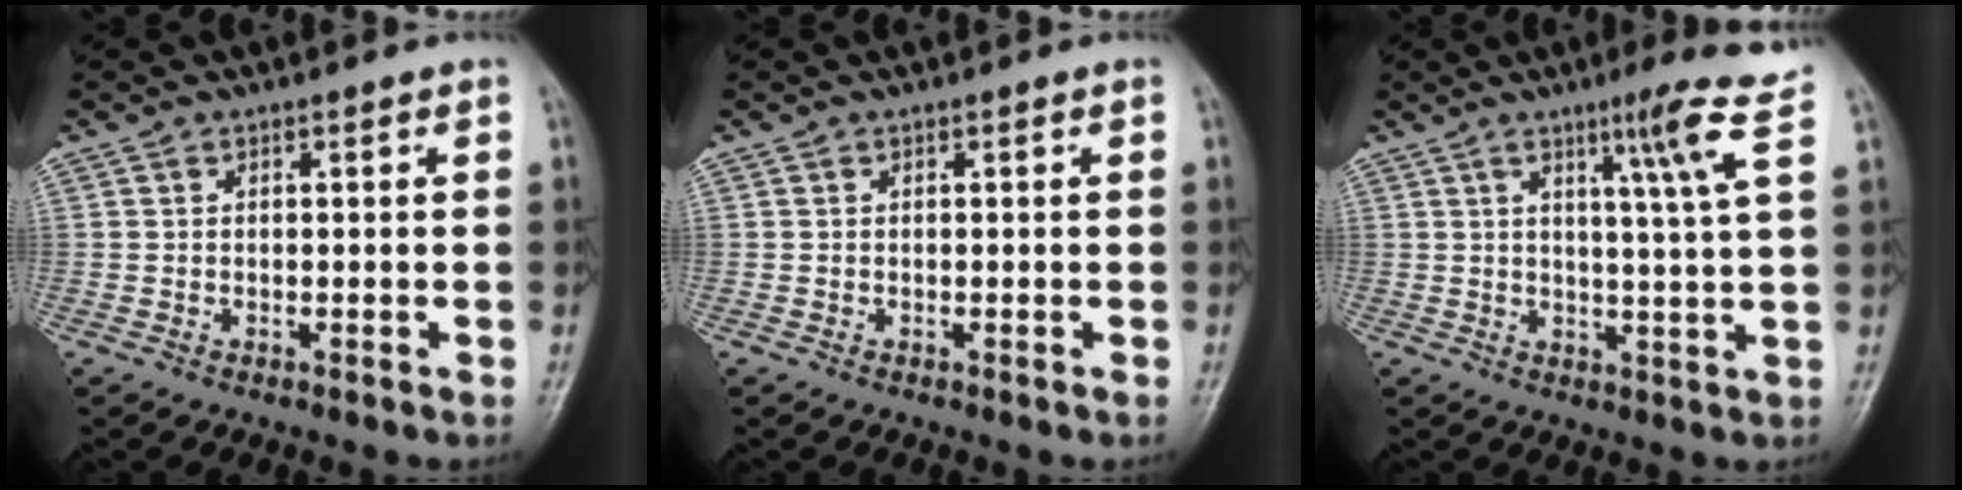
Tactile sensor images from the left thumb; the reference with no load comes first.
{"total": 0.0}
{"total": 9.5, "force": [4.8, -1.3, 8.1], "torque": [-0.115, -0.024, 0.069]}